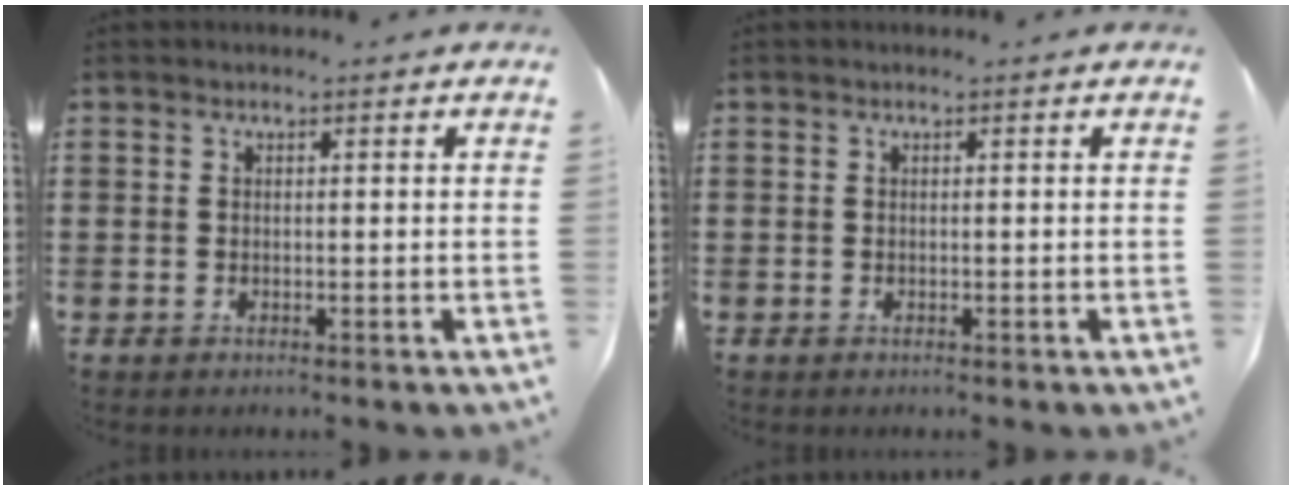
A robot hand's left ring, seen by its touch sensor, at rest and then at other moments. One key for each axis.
{"total": 0.0}